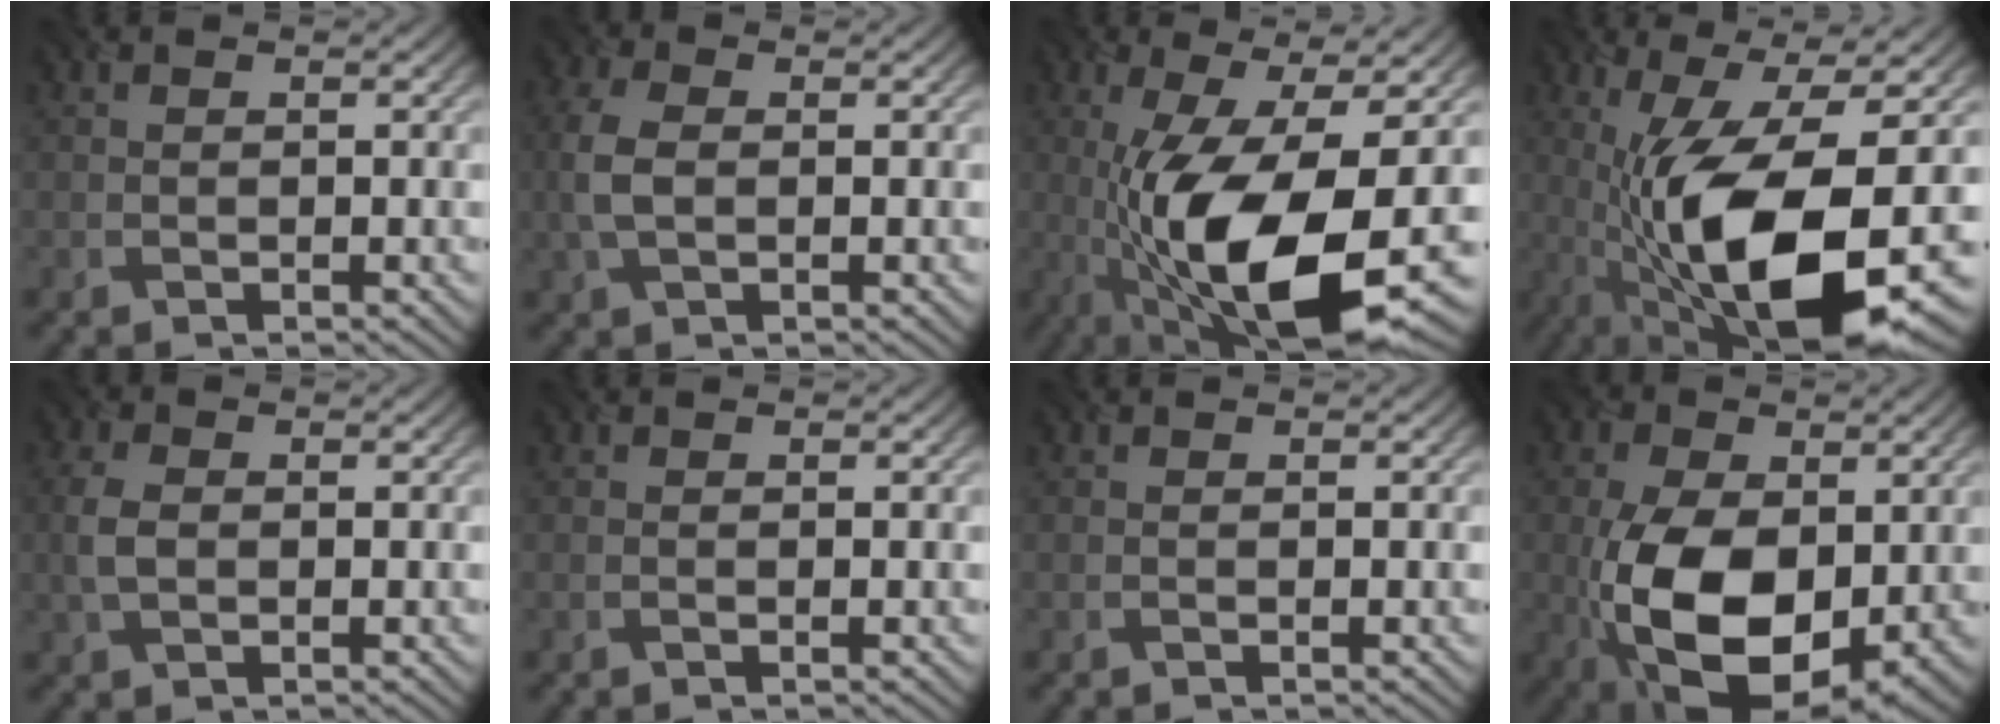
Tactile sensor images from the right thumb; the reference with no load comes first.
{"total": 4.3, "force": [-0.1, 2.6, 3.4], "torque": [-0.098, 0.004, -0.004]}
{"total": 16.7, "force": [-4.7, 5.8, 14.9], "torque": [-0.290, -0.030, -0.076]}
{"total": 16.9, "force": [-4.4, 5.8, 15.3], "torque": [-0.290, -0.024, -0.066]}
{"total": 3.2, "force": [0.0, 2.2, 2.4], "torque": [-0.065, 0.002, -0.003]}
{"total": 0.0}
{"total": 0.0}
{"total": 14.8, "force": [-2.7, 8.3, 11.9], "torque": [-0.242, -0.024, -0.044]}